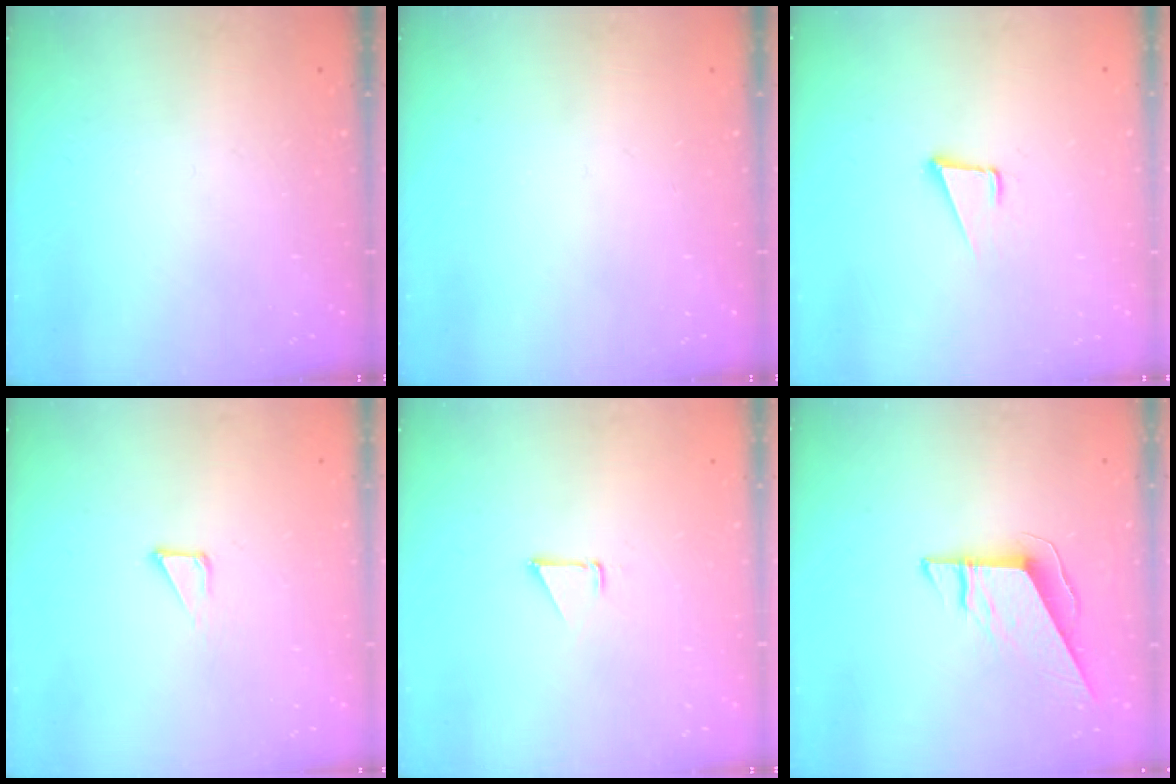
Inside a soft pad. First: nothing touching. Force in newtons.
{"total": 0.0}
{"total": 3.4, "press": 2.5, "slide": 2.2}
{"total": 2.8, "press": 2.8, "slide": 0.1}
{"total": 1.5, "press": 1.5, "slide": 0.0}
{"total": 9.2, "press": 9.2, "slide": 0.4}